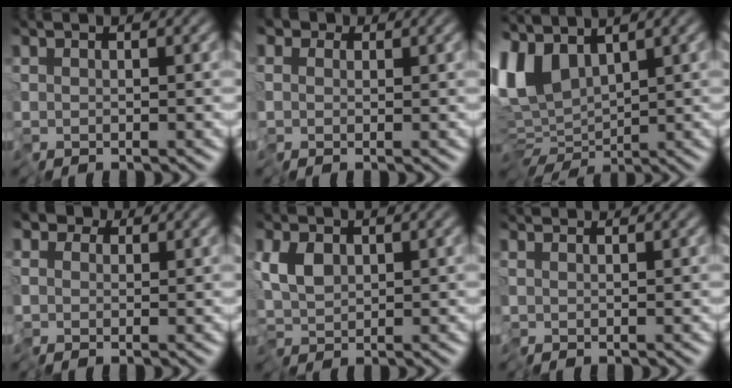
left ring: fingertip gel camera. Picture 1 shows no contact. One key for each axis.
{"total": 2.3, "fx": 0.4, "fy": 2.1, "fz": 0.6, "tx": -0.022, "ty": 0.001, "tz": 0.000}
{"total": 6.9, "fx": 0.9, "fy": 3.8, "fz": 5.7, "tx": -0.128, "ty": -0.010, "tz": 0.015}
{"total": 3.0, "fx": 0.9, "fy": 2.7, "fz": 1.1, "tx": -0.033, "ty": 0.001, "tz": 0.007}
{"total": 3.0, "fx": 0.0, "fy": 2.0, "fz": 2.2, "tx": -0.045, "ty": 0.003, "tz": -0.007}
{"total": 1.4, "fx": 1.3, "fy": 0.2, "fz": 0.4, "tx": -0.015, "ty": 0.008, "tz": 0.020}